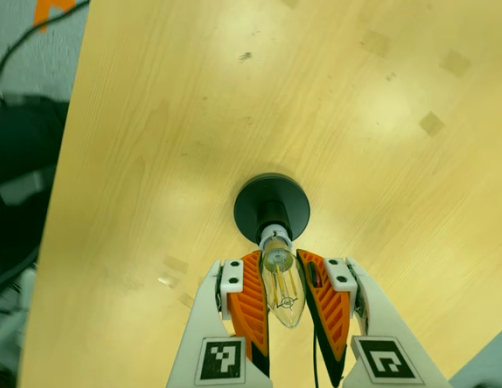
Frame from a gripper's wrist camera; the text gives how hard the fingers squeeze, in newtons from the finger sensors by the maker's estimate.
{"total": 18.1, "left": 18.0, "right": 18.3}